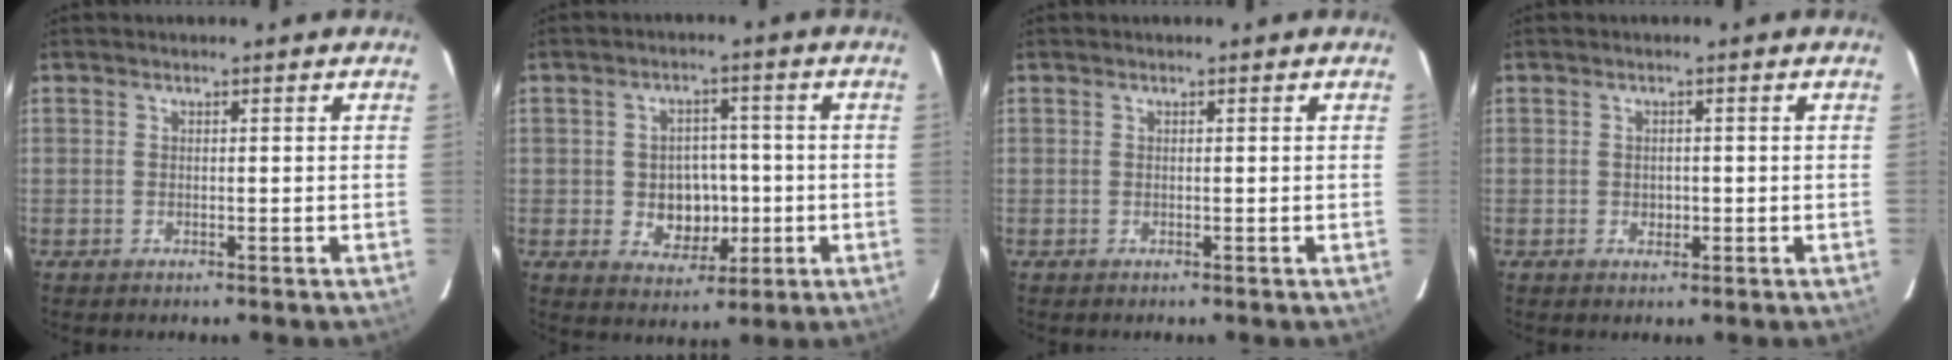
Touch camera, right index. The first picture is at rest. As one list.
[{"total": 7.5, "force": [-1.3, 6.2, 3.9], "torque": [-0.081, 0.009, -0.004]}, {"total": 0.0}, {"total": 1.6, "force": [-0.4, 1.4, 0.7], "torque": [-0.009, 0.002, -0.004]}]